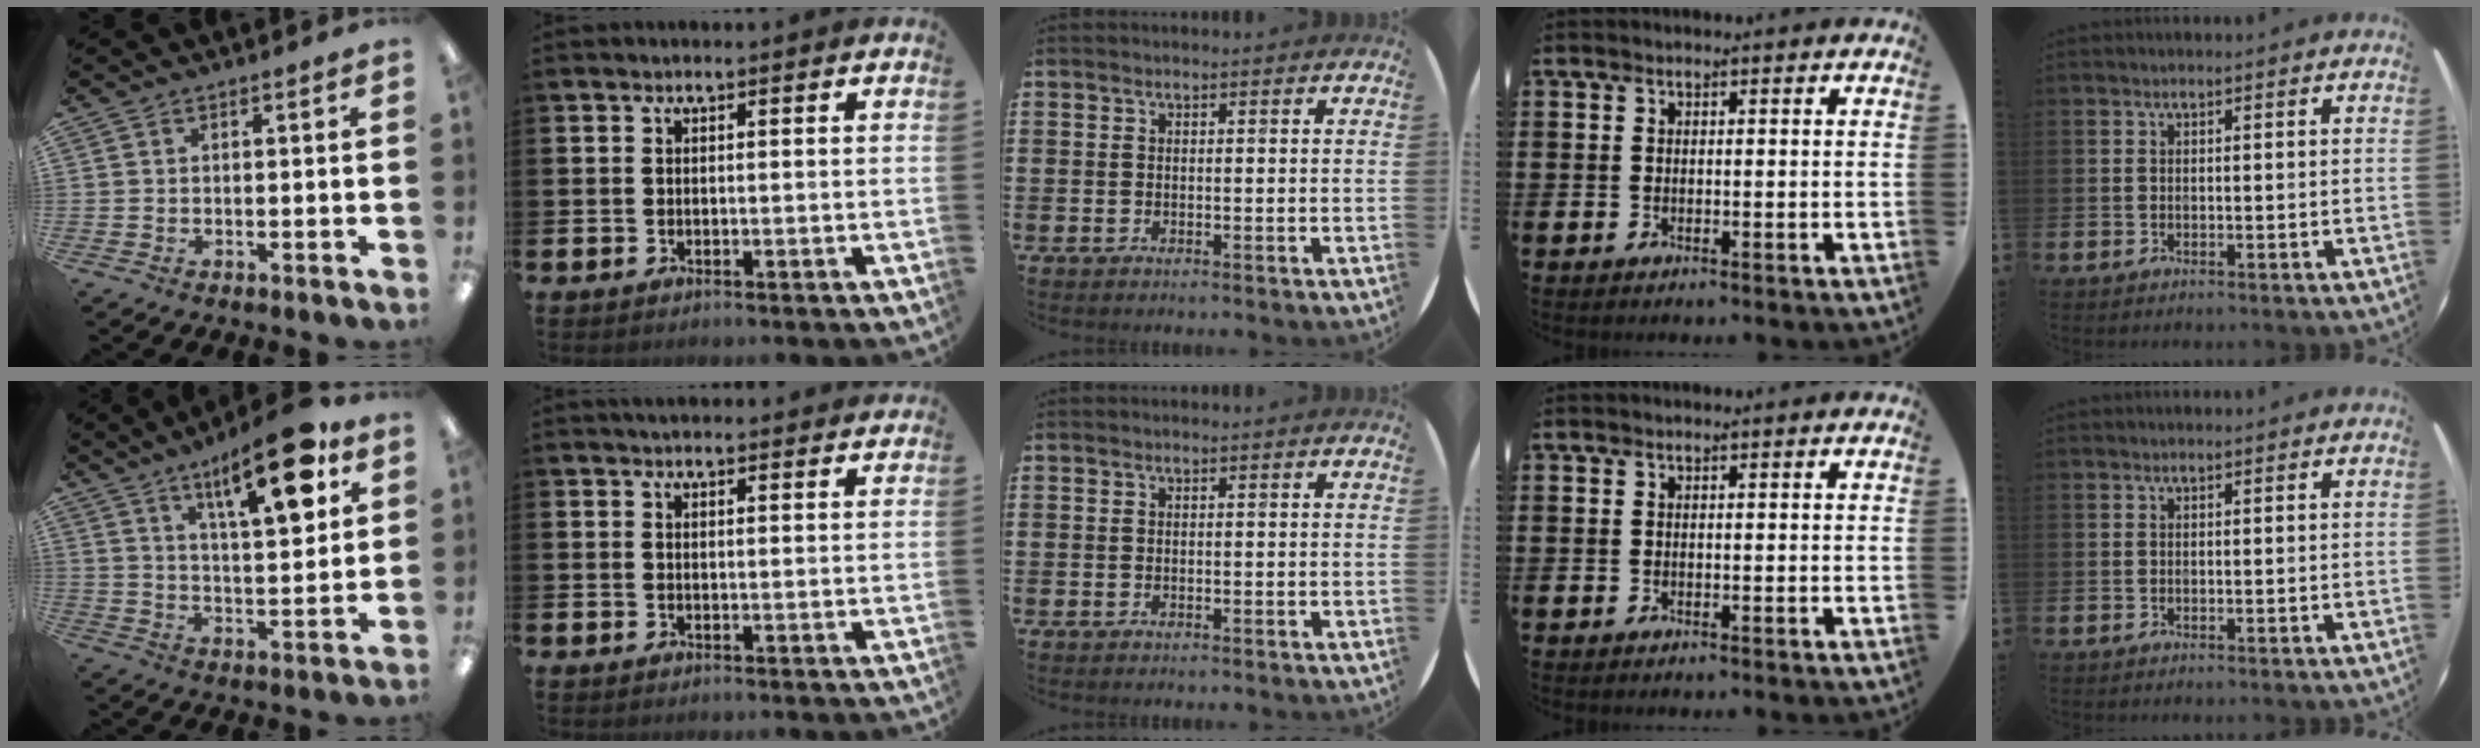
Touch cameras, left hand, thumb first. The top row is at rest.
{"thumb": {"total": 17.9, "force": [10.4, 5.7, 13.4], "torque": [-0.193, -0.048, 0.159]}, "index": {"total": 2.4, "force": [2.4, 0.2, 0.1], "torque": [0.003, -0.011, 0.042]}}